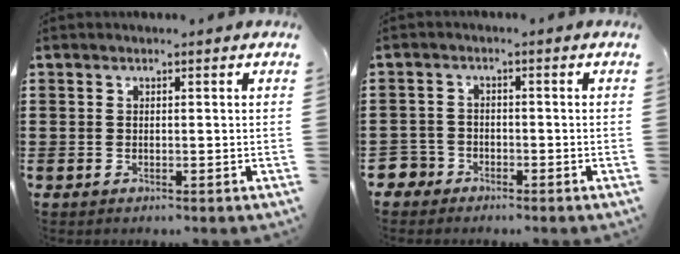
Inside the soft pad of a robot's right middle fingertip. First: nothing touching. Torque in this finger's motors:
{"motor_torque": [-0.33, 0.23, -0.01, -0.01]}